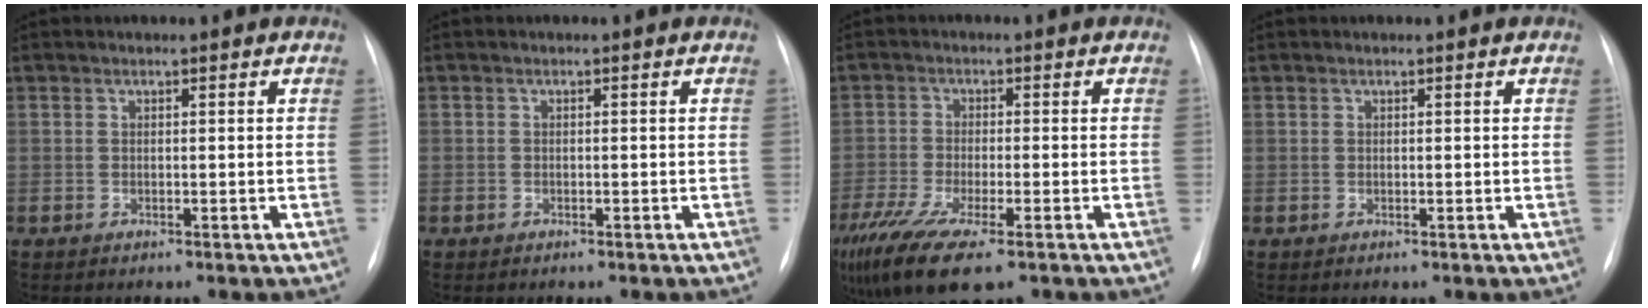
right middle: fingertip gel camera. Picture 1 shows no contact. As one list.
[{"total": 0.5, "force": [-0.3, 0.4, 0.0], "torque": [-0.006, 0.004, -0.006]}, {"total": 12.9, "force": [-8.3, 3.2, 9.4], "torque": [-0.198, -0.032, -0.141]}, {"total": 0.0}]